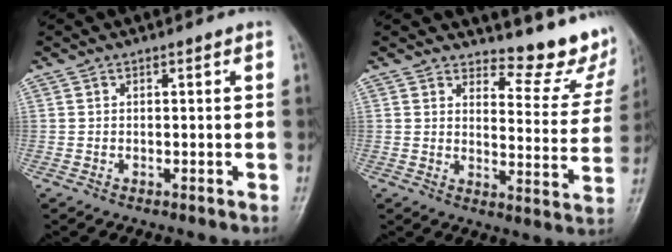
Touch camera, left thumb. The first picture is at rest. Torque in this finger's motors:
{"motor_torque": [0.06, -0.12, -0.32, -0.53, 0.02]}